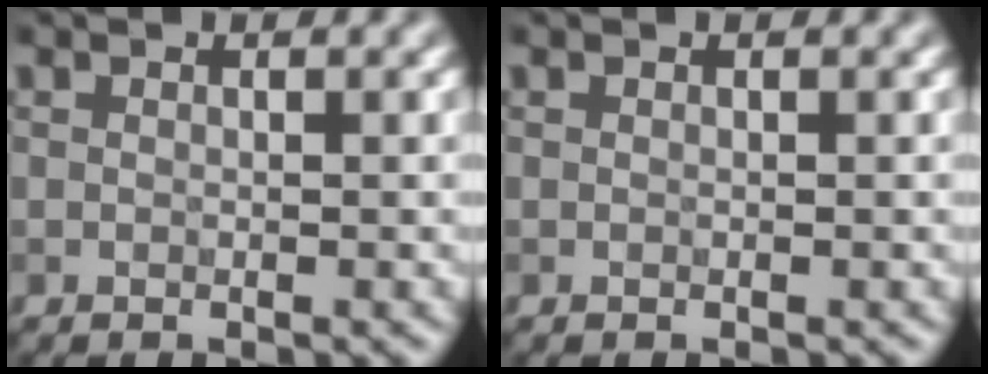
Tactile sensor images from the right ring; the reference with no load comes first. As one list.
[{"total": 0.0}]